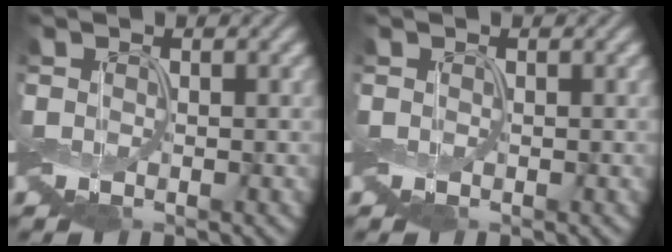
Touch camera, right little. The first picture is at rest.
{"total": 0.0}